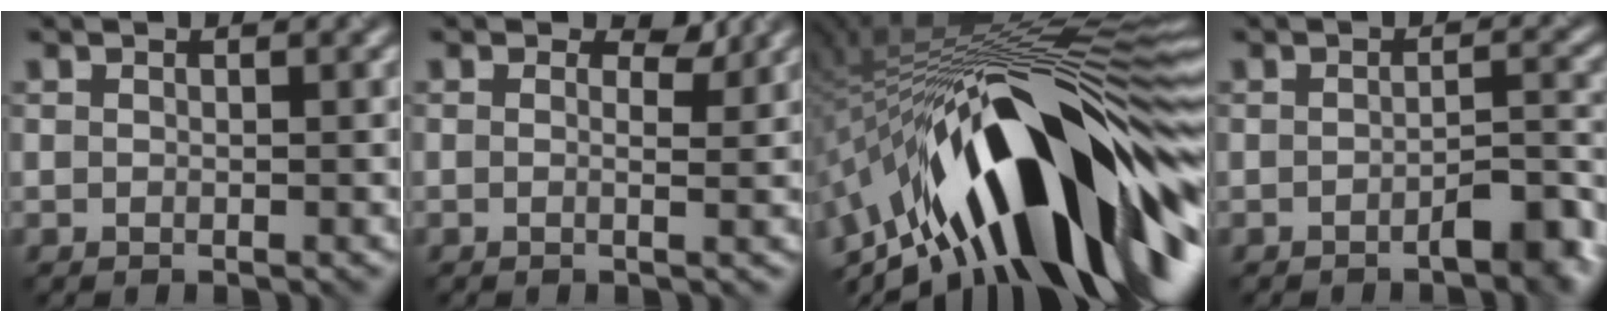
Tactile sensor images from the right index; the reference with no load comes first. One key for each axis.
{"total": 0.9, "fx": 0.6, "fy": 0.3, "fz": 0.7, "tx": -0.010, "ty": -0.009, "tz": 0.002}
{"total": 17.6, "fx": -5.9, "fy": 6.7, "fz": 15.1, "tx": -0.223, "ty": 0.034, "tz": -0.117}
{"total": 3.4, "fx": -2.6, "fy": 0.8, "fz": 2.1, "tx": -0.029, "ty": 0.004, "tz": -0.042}